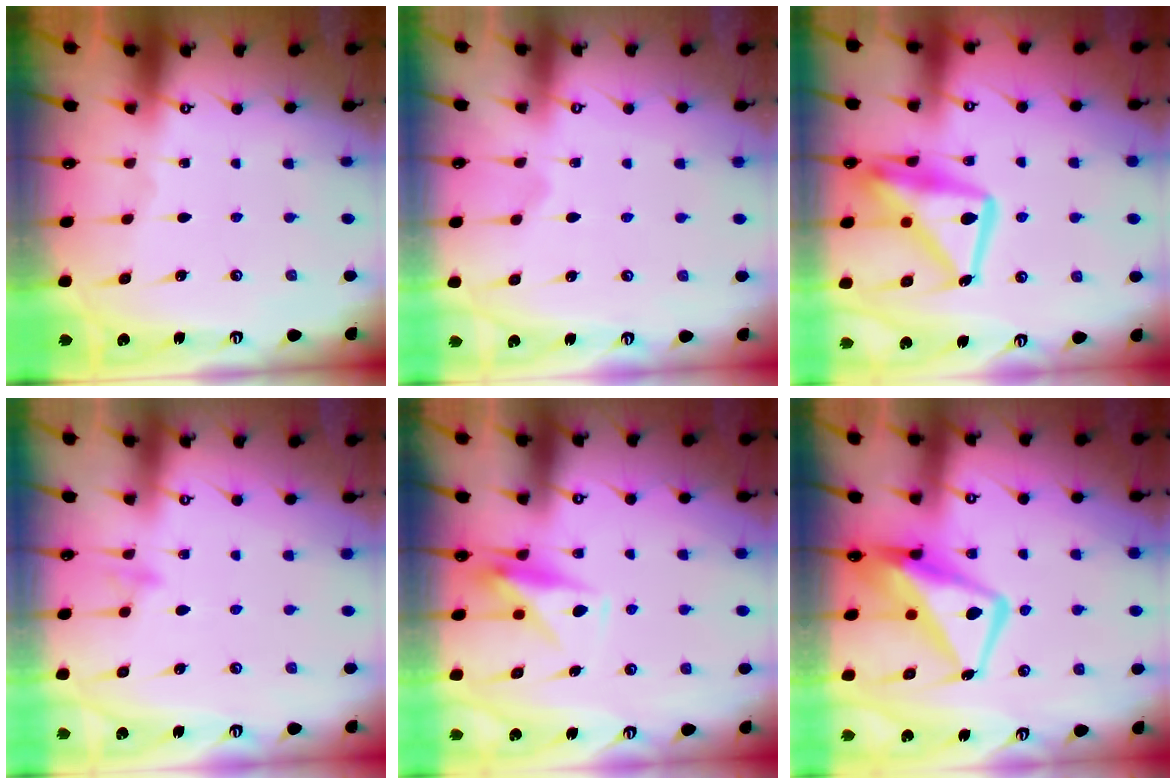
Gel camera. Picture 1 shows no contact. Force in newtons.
{"total": 6.4, "press": 6.4, "slide": 0.3}
{"total": 19.4, "press": 19.3, "slide": 1.9}
{"total": 7.4, "press": 7.4, "slide": 0.7}
{"total": 10.3, "press": 10.3, "slide": 0.4}
{"total": 12.7, "press": 12.7, "slide": 1.4}